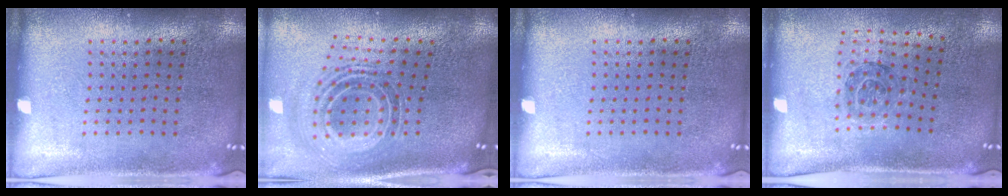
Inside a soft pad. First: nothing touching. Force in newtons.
{"total": 1.6, "press": 1.2, "slide": 1.0}
{"total": 0.0}
{"total": 1.1, "press": 1.0, "slide": 0.3}